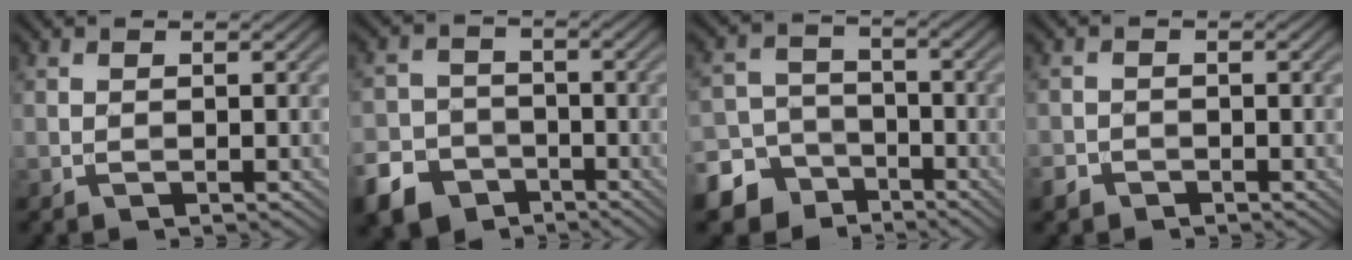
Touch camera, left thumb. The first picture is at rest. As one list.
[{"total": 8.6, "force": [-5.5, 6.0, 2.7], "torque": [-0.058, -0.023, -0.108]}, {"total": 9.0, "force": [-5.8, 6.4, 2.3], "torque": [-0.048, -0.020, -0.123]}, {"total": 1.8, "force": [-1.3, 1.2, 0.4], "torque": [-0.010, -0.004, -0.033]}]